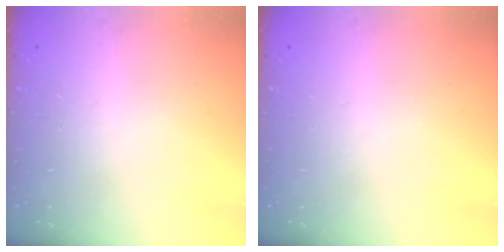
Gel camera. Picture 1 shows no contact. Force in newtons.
{"total": 0.0}